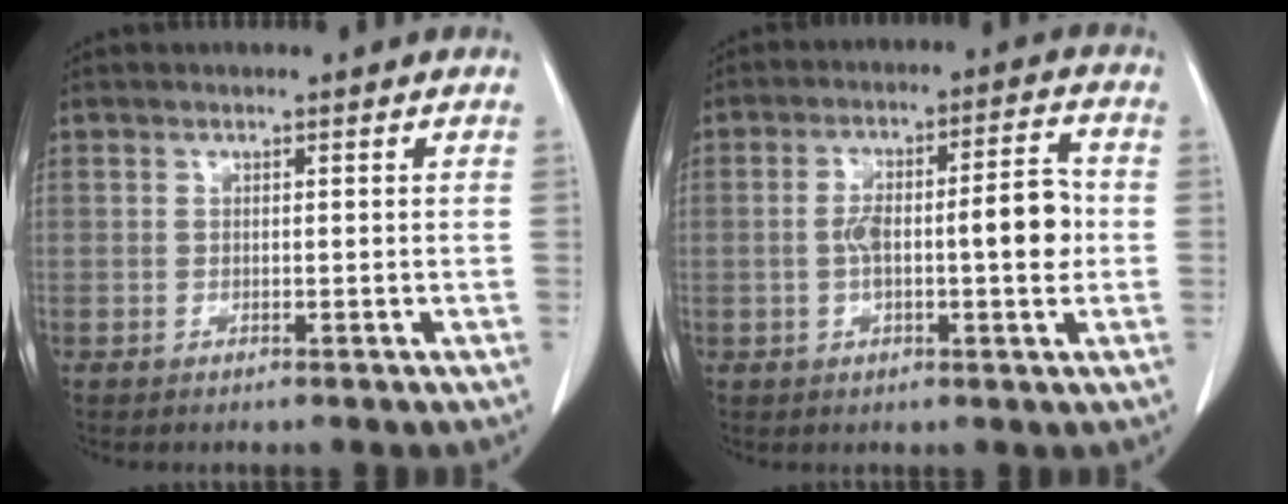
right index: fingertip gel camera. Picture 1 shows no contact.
{"total": 10.3, "force": [-0.5, 2.4, 10.0], "torque": [-0.162, 0.027, -0.007]}